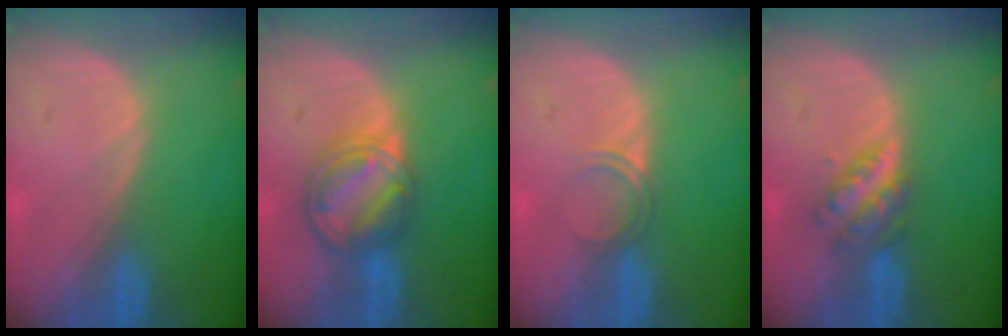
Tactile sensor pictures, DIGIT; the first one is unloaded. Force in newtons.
{"total": 8.1, "press": 6.9, "slide": 4.1}
{"total": 2.1, "press": 1.8, "slide": 1.1}
{"total": 4.7, "press": 4.6, "slide": 1.2}